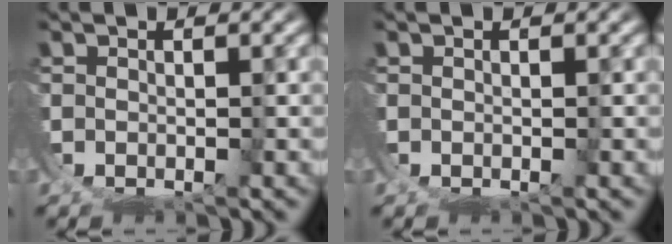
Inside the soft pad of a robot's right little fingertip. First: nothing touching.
{"total": 0.0}